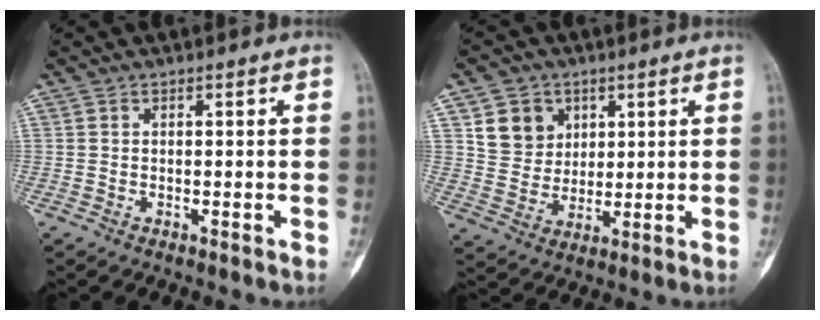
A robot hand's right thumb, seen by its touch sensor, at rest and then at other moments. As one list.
[{"total": 8.5, "force": [3.6, 7.2, 2.8], "torque": [-0.018, -0.017, 0.071]}]